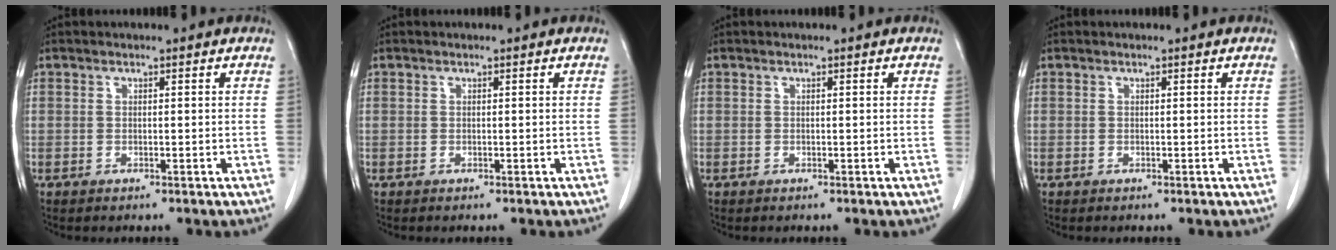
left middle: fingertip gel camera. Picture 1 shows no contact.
{"total": 0.0}
{"total": 0.0}
{"total": 0.0}